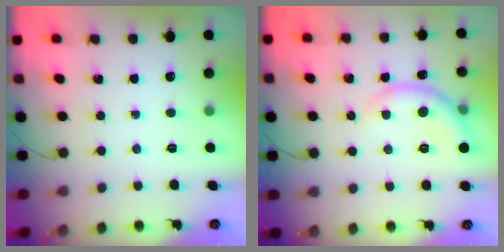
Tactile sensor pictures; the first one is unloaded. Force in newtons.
{"total": 6.4, "press": 6.3, "slide": 0.8}